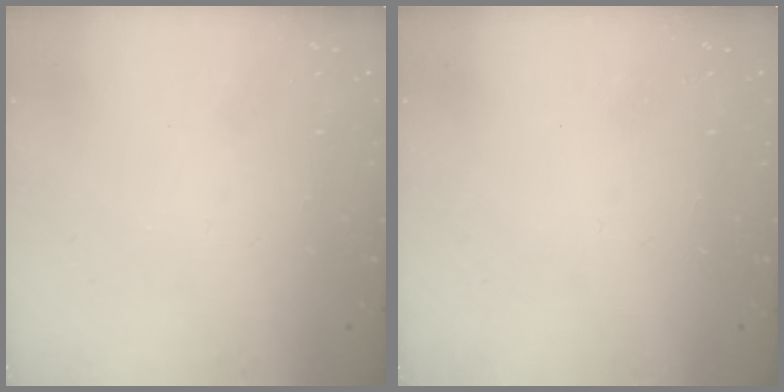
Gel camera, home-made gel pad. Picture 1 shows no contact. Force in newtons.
{"total": 0.7, "press": 0.6, "slide": 0.3}